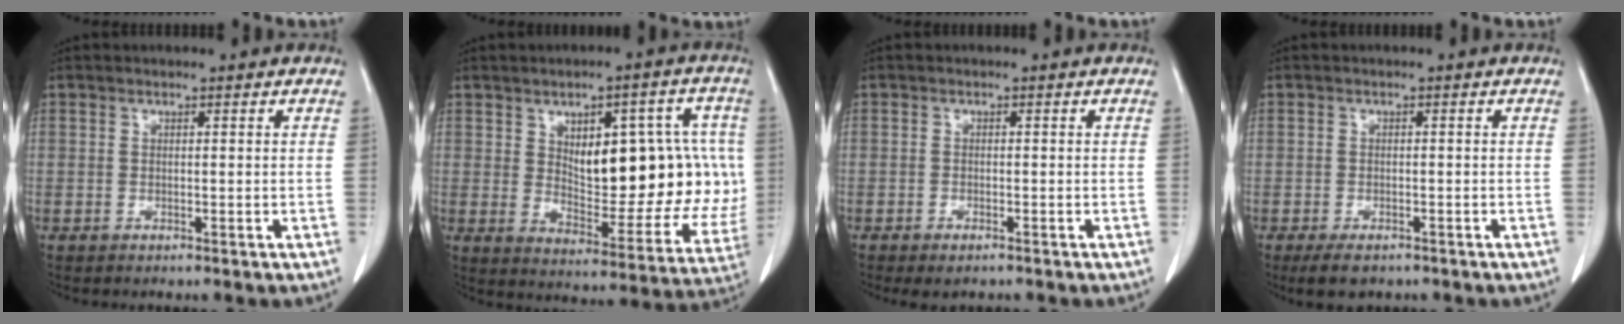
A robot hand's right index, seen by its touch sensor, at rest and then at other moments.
{"total": 18.0, "force": [2.7, 7.9, 16.0], "torque": [-0.209, 0.014, 0.052]}
{"total": 2.4, "force": [-1.8, 0.9, 1.3], "torque": [-0.020, -0.002, -0.021]}
{"total": 3.8, "force": [-2.7, 1.9, 1.9], "torque": [-0.032, -0.005, -0.037]}